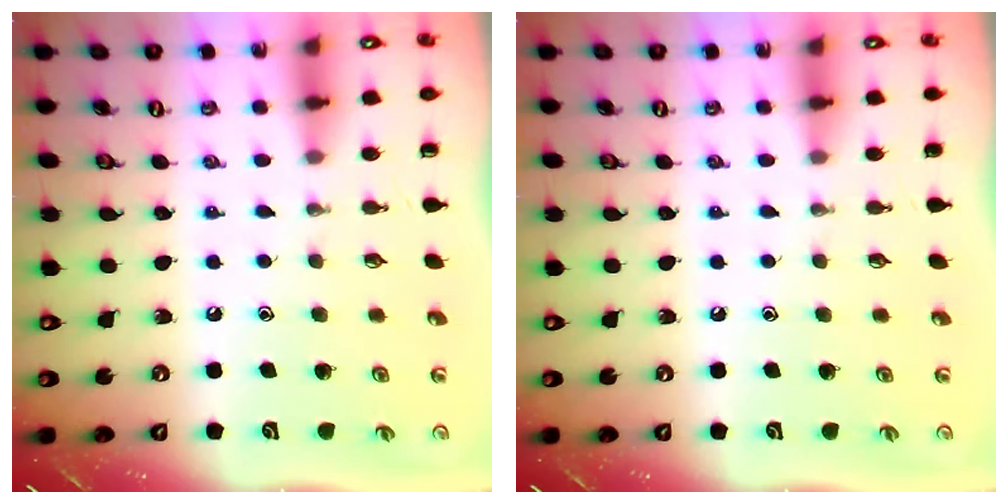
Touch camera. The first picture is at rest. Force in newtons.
{"total": 0.0}